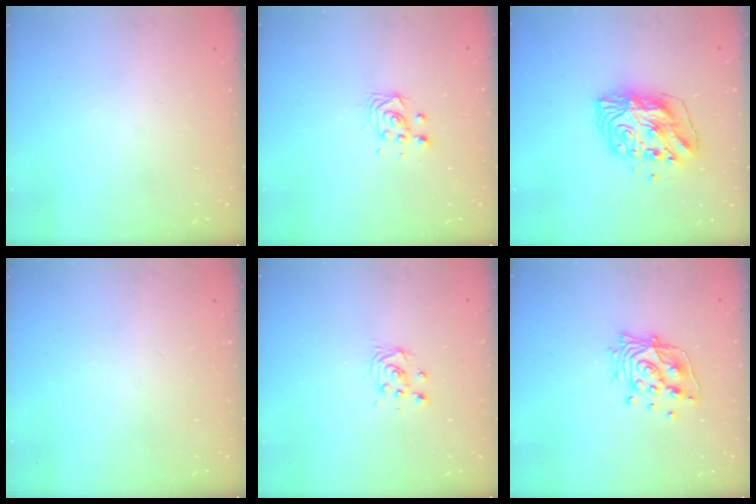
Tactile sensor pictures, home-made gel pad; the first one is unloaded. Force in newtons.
{"total": 4.3, "press": 4.3, "slide": 0.6}
{"total": 11.2, "press": 11.2, "slide": 1.1}
{"total": 0.0}
{"total": 3.8, "press": 3.7, "slide": 0.5}
{"total": 14.4, "press": 14.4, "slide": 1.1}